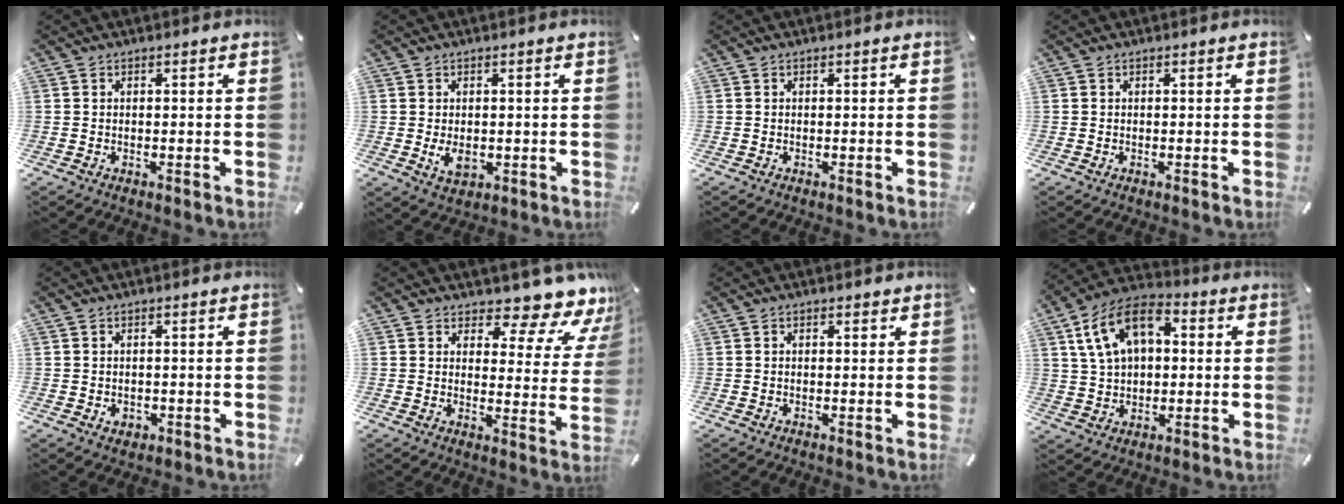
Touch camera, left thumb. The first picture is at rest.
{"total": 4.0, "force": [-0.4, 2.7, 2.8], "torque": [-0.064, -0.007, -0.011]}
{"total": 0.0}
{"total": 0.0}
{"total": 1.6, "force": [-0.3, 1.5, 0.7], "torque": [-0.013, 0.004, -0.008]}
{"total": 10.2, "force": [8.3, 3.6, 4.7], "torque": [-0.050, -0.079, 0.140]}
{"total": 0.7, "force": [0.2, 0.6, 0.3], "torque": [-0.006, 0.004, 0.004]}
{"total": 13.1, "force": [4.1, 9.2, 8.3], "torque": [-0.175, 0.009, 0.077]}